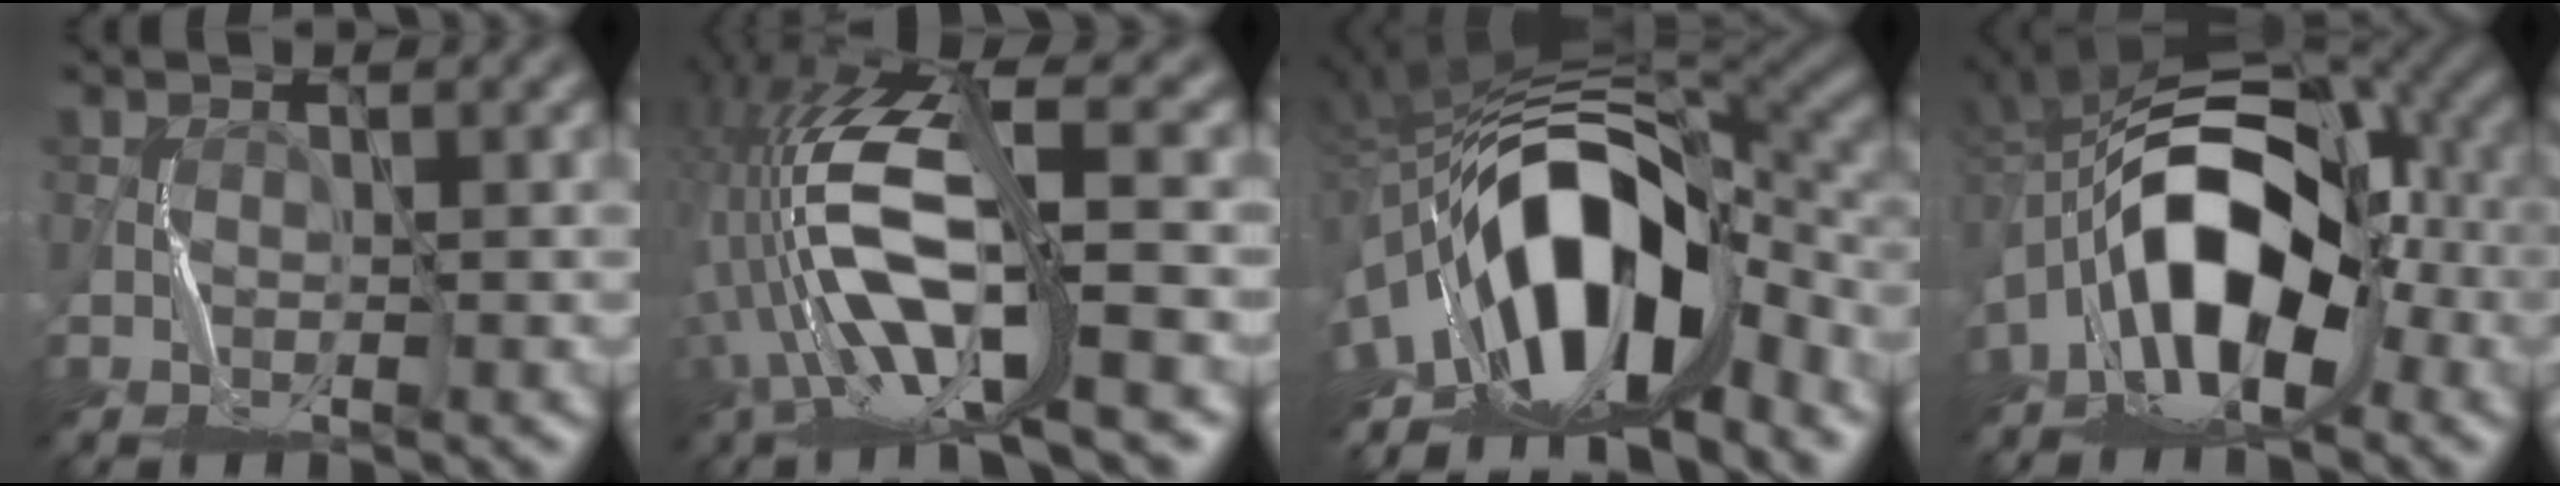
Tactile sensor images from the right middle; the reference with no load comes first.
{"total": 13.1, "force": [-3.3, 3.9, 12.0], "torque": [-0.247, 0.013, -0.064]}
{"total": 13.5, "force": [-5.4, 6.1, 10.8], "torque": [-0.161, 0.012, -0.094]}
{"total": 11.4, "force": [-3.9, 5.5, 9.2], "torque": [-0.154, 0.022, -0.083]}